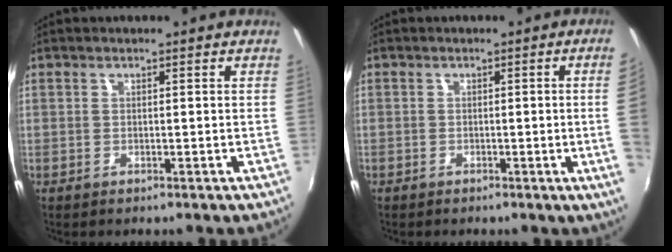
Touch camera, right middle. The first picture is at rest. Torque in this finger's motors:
{"motor_torque": [1.07, -1.07, -0.43, -0.21]}